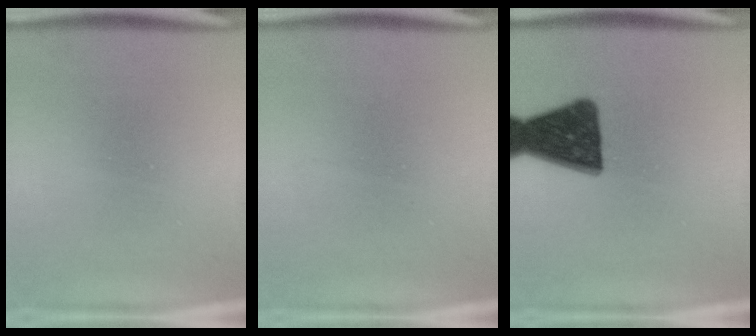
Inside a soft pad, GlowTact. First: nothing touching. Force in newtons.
{"total": 1.4}
{"total": 14.9}